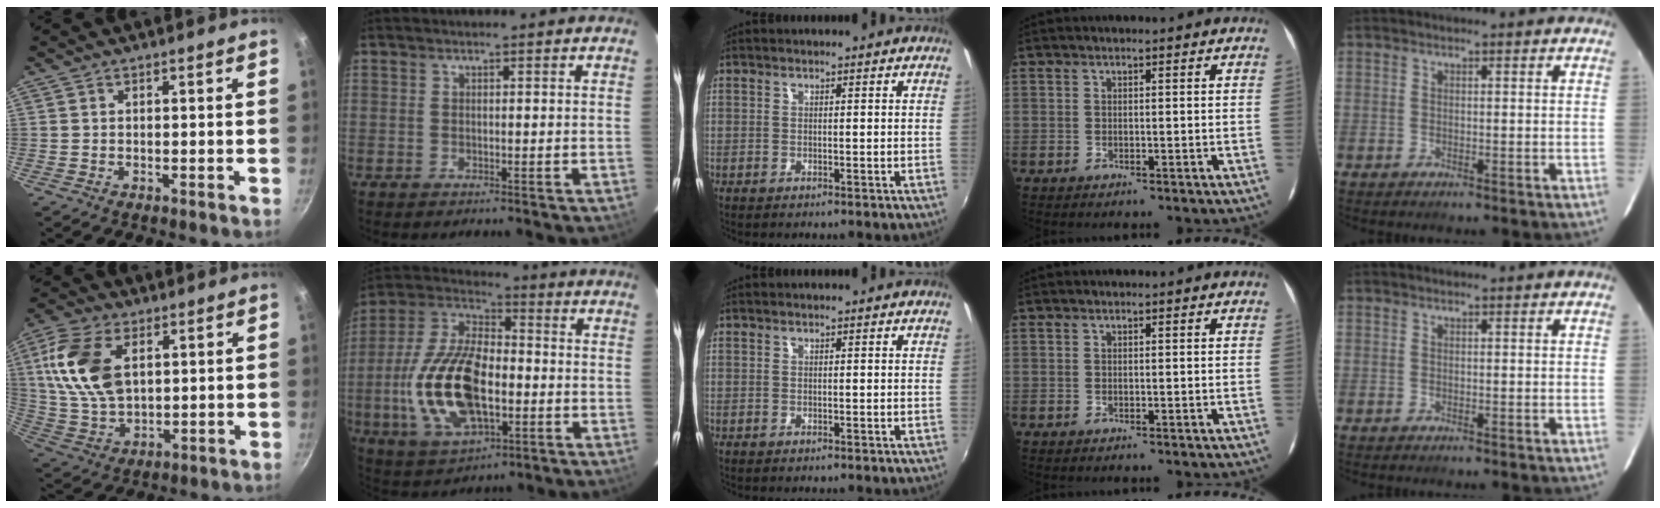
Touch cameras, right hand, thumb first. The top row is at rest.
{"thumb": {"total": 15.4, "force": [4.2, 9.3, 11.5], "torque": [-0.212, -0.008, 0.086]}, "index": {"total": 20.0, "force": [-4.0, 9.9, 17.0], "torque": [-0.356, -0.002, -0.066]}}